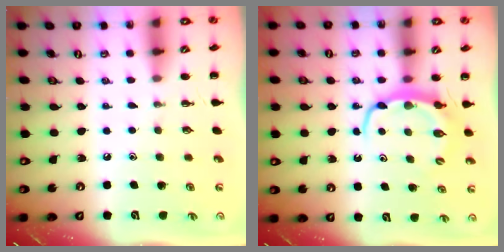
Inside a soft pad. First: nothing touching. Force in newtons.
{"total": 5.9, "press": 5.9, "slide": 0.4}